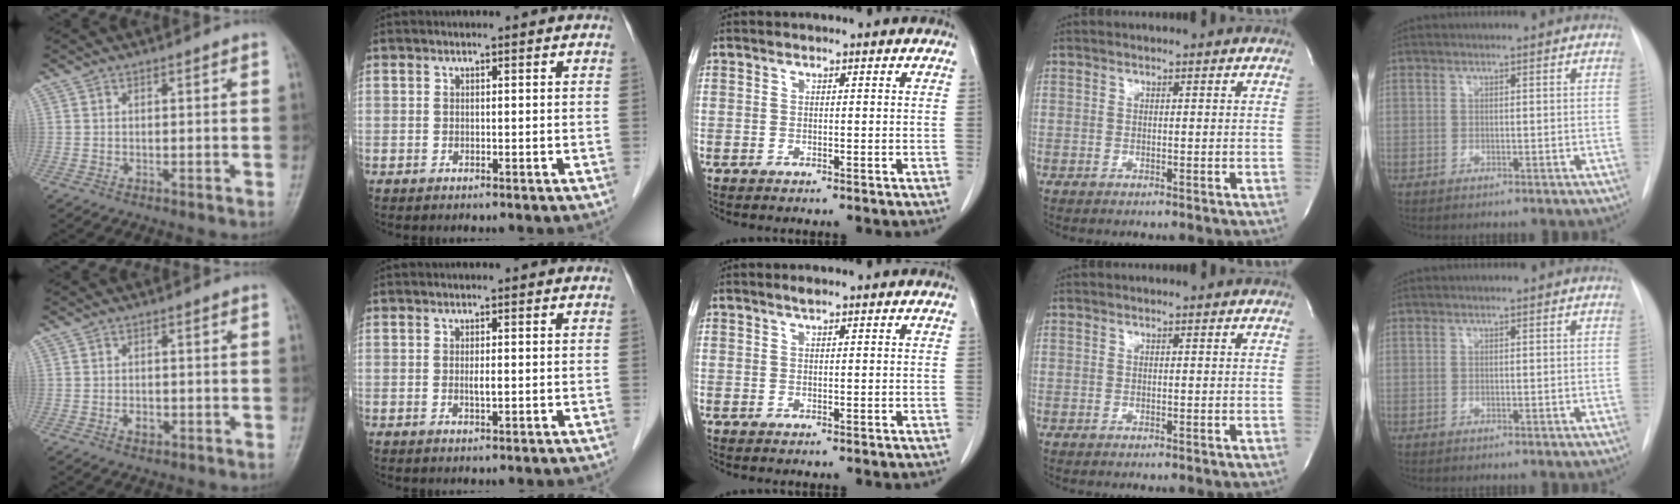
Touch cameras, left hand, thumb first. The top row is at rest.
{"thumb": {"total": 1.9, "force": [-0.6, 1.3, 1.3], "torque": [-0.014, 0.002, -0.008]}, "index": {"total": 1.2, "force": [-0.2, 0.2, 1.2], "torque": [-0.022, -0.005, -0.003]}, "middle": {"total": 0.8, "force": [0.6, 0.0, 0.5], "torque": [-0.013, 0.000, 0.014]}}